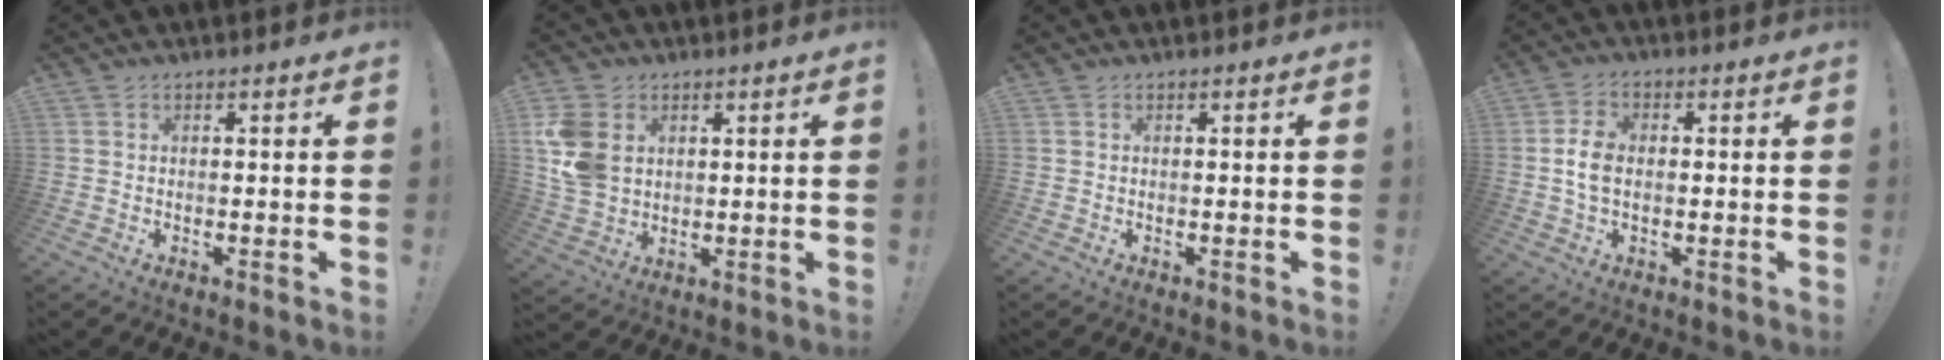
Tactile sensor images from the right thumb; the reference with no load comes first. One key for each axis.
{"total": 11.6, "fx": 3.3, "fy": 9.0, "fz": 6.6, "tx": -0.139, "ty": -0.004, "tz": 0.068}
{"total": 0.0}
{"total": 6.1, "fx": -0.5, "fy": 3.8, "fz": 4.7, "tx": -0.096, "ty": 0.006, "tz": -0.010}